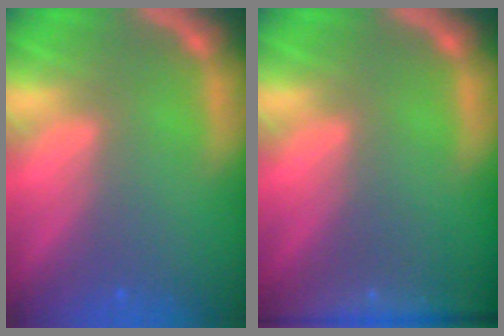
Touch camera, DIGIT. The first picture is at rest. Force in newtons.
{"total": 6.0}